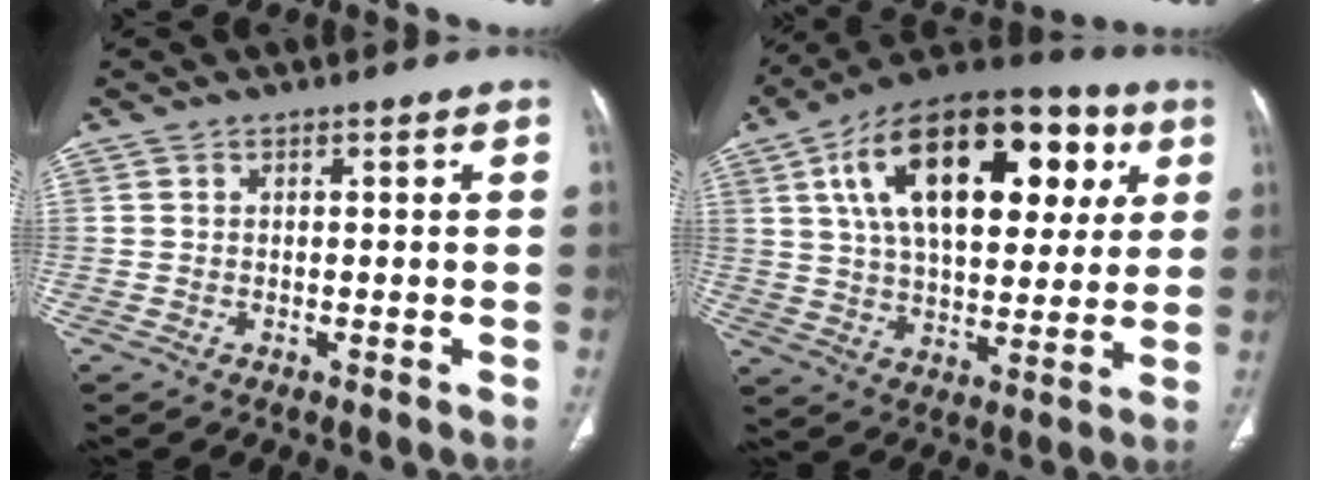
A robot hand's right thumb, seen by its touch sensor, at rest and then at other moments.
{"total": 28.4, "force": [9.2, 15.2, 22.1], "torque": [-0.333, 0.012, 0.143]}